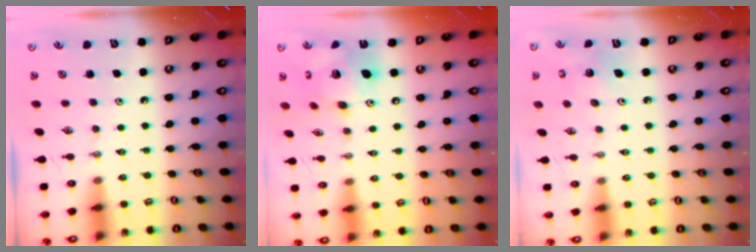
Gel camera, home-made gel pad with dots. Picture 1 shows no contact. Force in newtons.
{"total": 14.5, "press": 14.5, "slide": 1.3}
{"total": 4.2, "press": 4.0, "slide": 1.3}